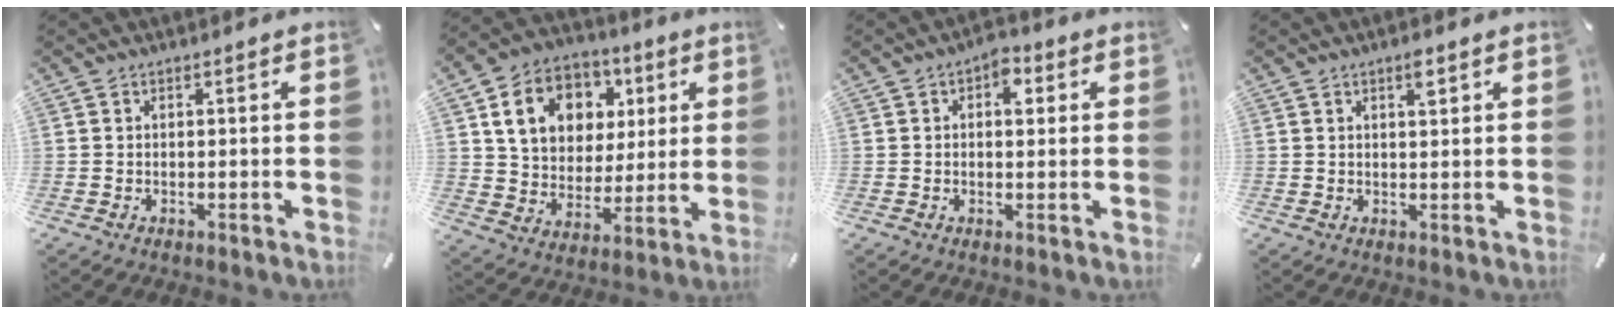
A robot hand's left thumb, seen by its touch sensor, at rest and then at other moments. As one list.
[{"total": 14.6, "force": [5.3, 12.0, 6.4], "torque": [-0.110, -0.005, 0.103]}, {"total": 4.5, "force": [1.1, 2.9, 3.4], "torque": [-0.030, -0.004, 0.008]}, {"total": 2.6, "force": [1.5, 0.9, 2.0], "torque": [-0.026, -0.004, 0.021]}]